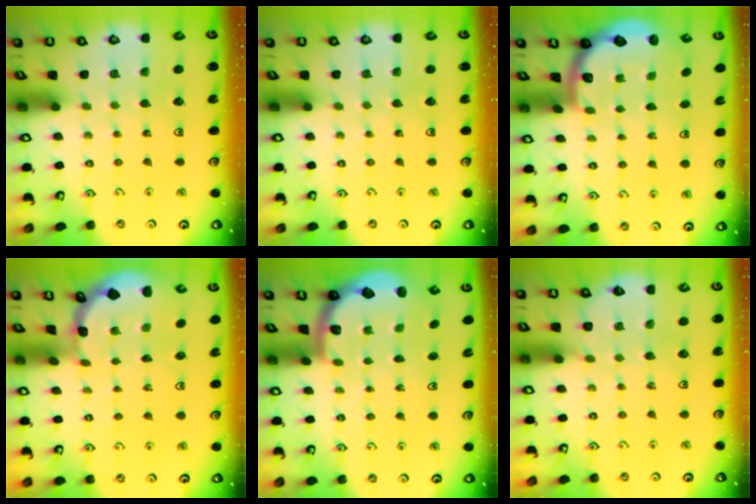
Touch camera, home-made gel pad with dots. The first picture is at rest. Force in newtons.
{"total": 0.0}
{"total": 2.0, "press": 2.0, "slide": 0.5}
{"total": 0.7, "press": 0.6, "slide": 0.1}
{"total": 2.0, "press": 2.0, "slide": 0.5}
{"total": 2.3, "press": 2.2, "slide": 0.4}